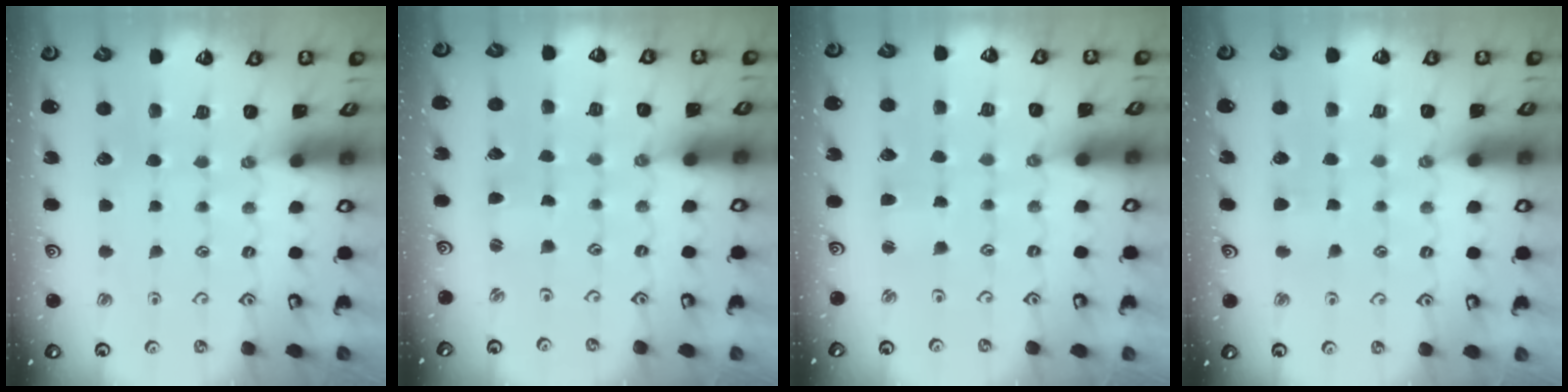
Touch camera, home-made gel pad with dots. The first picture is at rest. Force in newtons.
{"total": 1.7, "press": 1.7, "slide": 0.2}
{"total": 2.2, "press": 2.2, "slide": 0.2}
{"total": 3.4, "press": 3.4, "slide": 0.6}